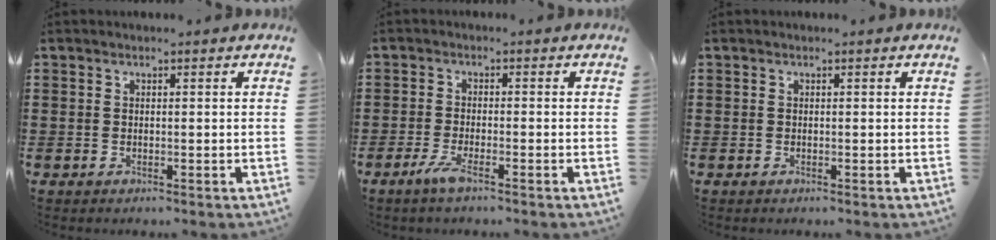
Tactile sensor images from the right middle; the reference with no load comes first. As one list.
[{"total": 3.2, "force": [-1.9, 0.4, 2.6], "torque": [-0.064, -0.010, -0.040]}, {"total": 0.0}]